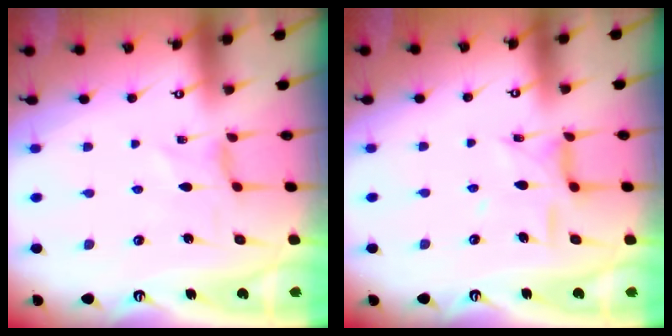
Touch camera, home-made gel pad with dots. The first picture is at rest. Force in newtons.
{"total": 7.9, "press": 7.9, "slide": 0.5}